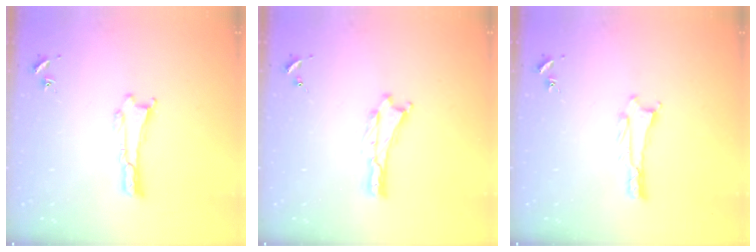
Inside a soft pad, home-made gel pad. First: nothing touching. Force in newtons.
{"total": 0.0}
{"total": 0.8, "press": 0.8, "slide": 0.1}